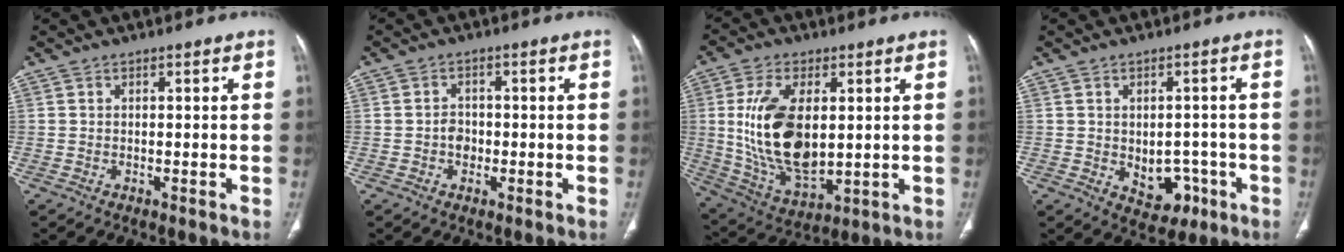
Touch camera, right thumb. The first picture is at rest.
{"total": 2.6, "force": [-0.6, 2.1, 1.4], "torque": [-0.010, 0.007, -0.014]}
{"total": 17.5, "force": [2.0, 9.2, 14.7], "torque": [-0.277, -0.019, 0.053]}
{"total": 7.2, "force": [-2.0, 5.3, 4.4], "torque": [-0.028, 0.015, -0.011]}